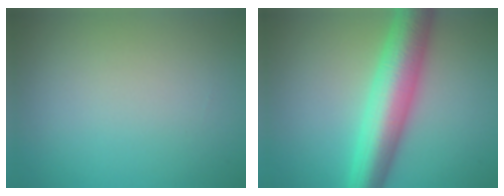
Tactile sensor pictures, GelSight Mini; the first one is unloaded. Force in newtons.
{"total": 8.1, "press": 8.1, "slide": 0.1}